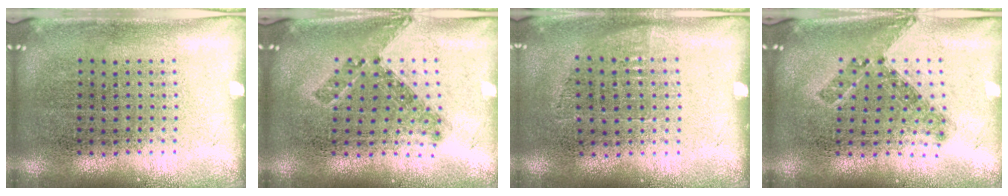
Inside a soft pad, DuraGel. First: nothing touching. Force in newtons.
{"total": 0.9, "press": 0.8, "slide": 0.5}
{"total": 0.6, "press": 0.5, "slide": 0.3}
{"total": 0.8, "press": 0.8, "slide": 0.3}